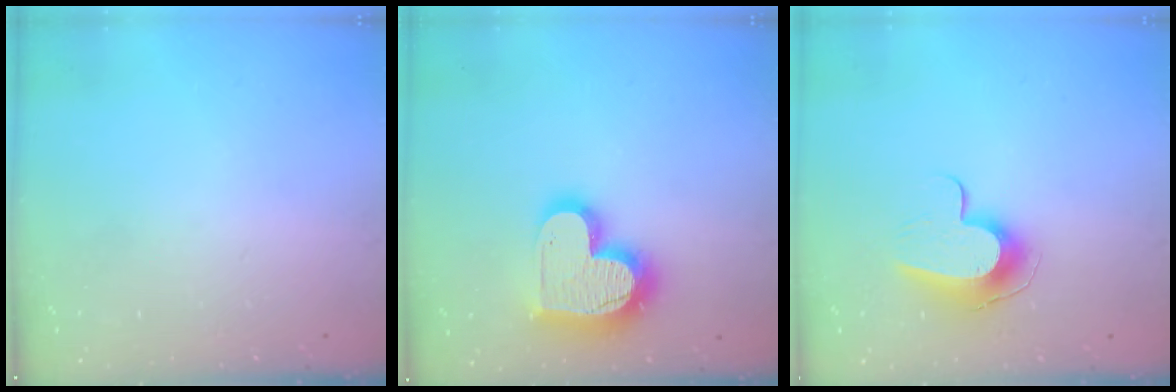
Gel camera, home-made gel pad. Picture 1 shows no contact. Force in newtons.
{"total": 18.8, "press": 18.7, "slide": 1.6}
{"total": 9.6, "press": 9.6, "slide": 0.1}